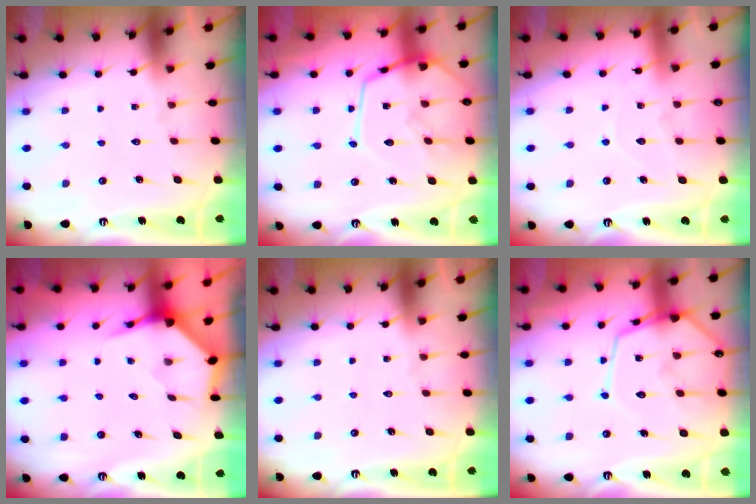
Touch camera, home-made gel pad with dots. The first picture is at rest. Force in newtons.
{"total": 15.1, "press": 15.1, "slide": 1.2}
{"total": 6.3, "press": 6.3, "slide": 0.4}
{"total": 4.0, "press": 3.9, "slide": 0.4}
{"total": 0.0}
{"total": 14.6, "press": 14.6, "slide": 1.5}